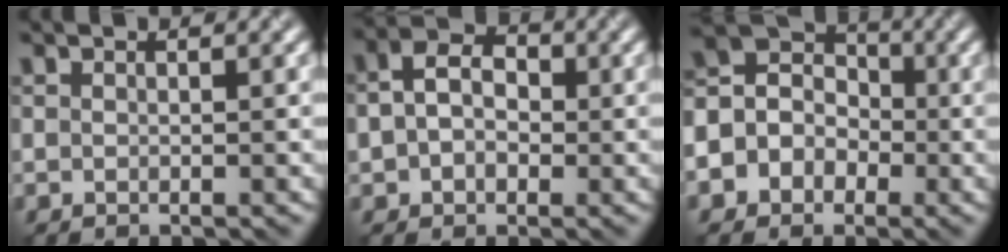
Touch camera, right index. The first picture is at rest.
{"total": 4.5, "force": [0.2, 3.4, 3.0], "torque": [-0.045, 0.012, -0.013]}
{"total": 6.1, "force": [-1.5, 5.5, 2.1], "torque": [-0.037, 0.015, -0.050]}